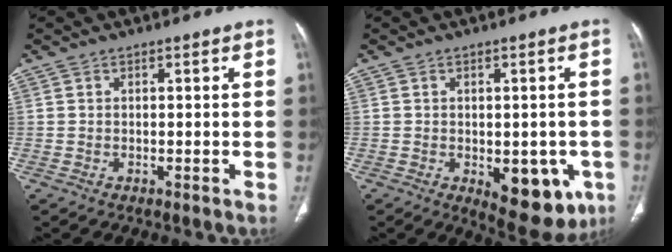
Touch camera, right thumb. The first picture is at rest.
{"total": 11.9, "force": [-3.9, 6.3, 9.2], "torque": [-0.080, 0.000, -0.034]}